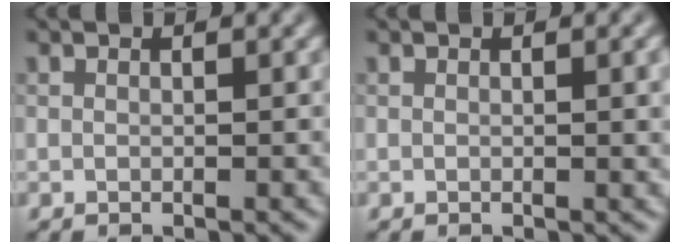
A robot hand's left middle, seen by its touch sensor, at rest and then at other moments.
{"total": 2.0, "force": [0.3, 0.7, 1.8], "torque": [-0.014, 0.008, 0.005]}